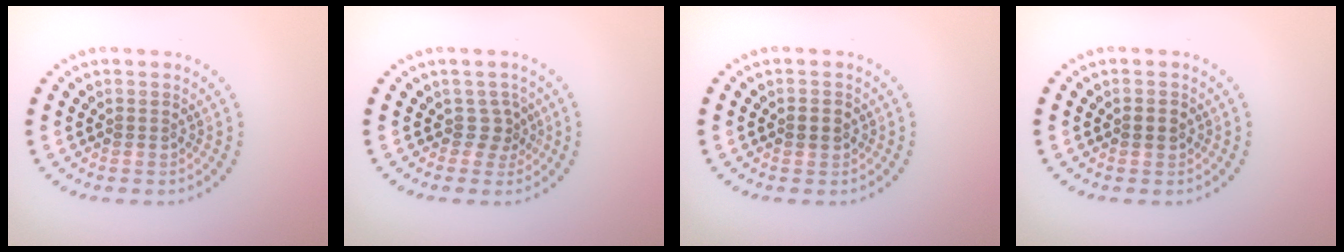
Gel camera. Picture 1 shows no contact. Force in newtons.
{"total": 1.8, "press": 1.1, "slide": 1.4}
{"total": 1.2, "press": 1.2, "slide": 0.2}
{"total": 1.0, "press": 1.0, "slide": 0.1}